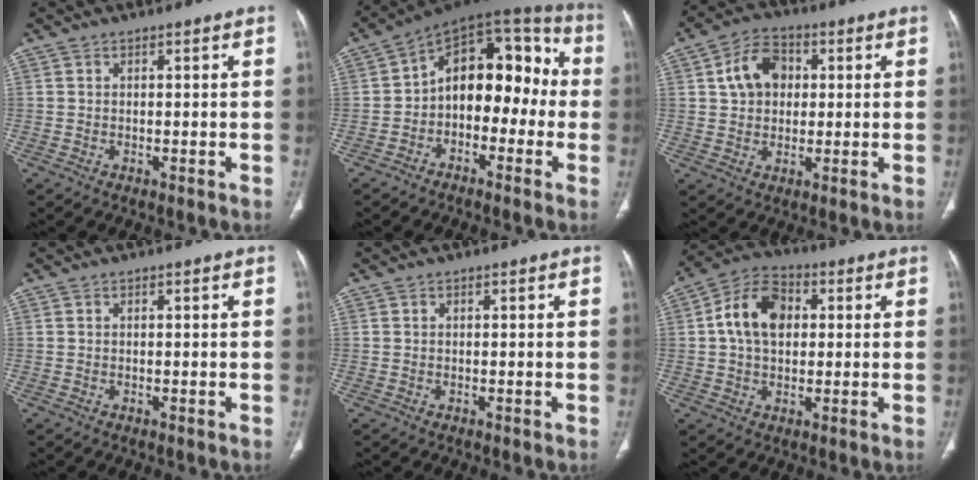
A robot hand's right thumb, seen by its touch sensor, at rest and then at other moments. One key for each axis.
{"total": 16.0, "fx": -1.7, "fy": 10.2, "fz": 12.2, "tx": -0.120, "ty": 0.057, "tz": -0.044}
{"total": 9.0, "fx": 1.9, "fy": 6.8, "fz": 5.6, "tx": -0.075, "ty": 0.010, "tz": 0.028}
{"total": 0.0}
{"total": 0.0}
{"total": 11.3, "fx": 1.8, "fy": 7.7, "fz": 8.1, "tx": -0.132, "ty": 0.019, "tz": 0.023}